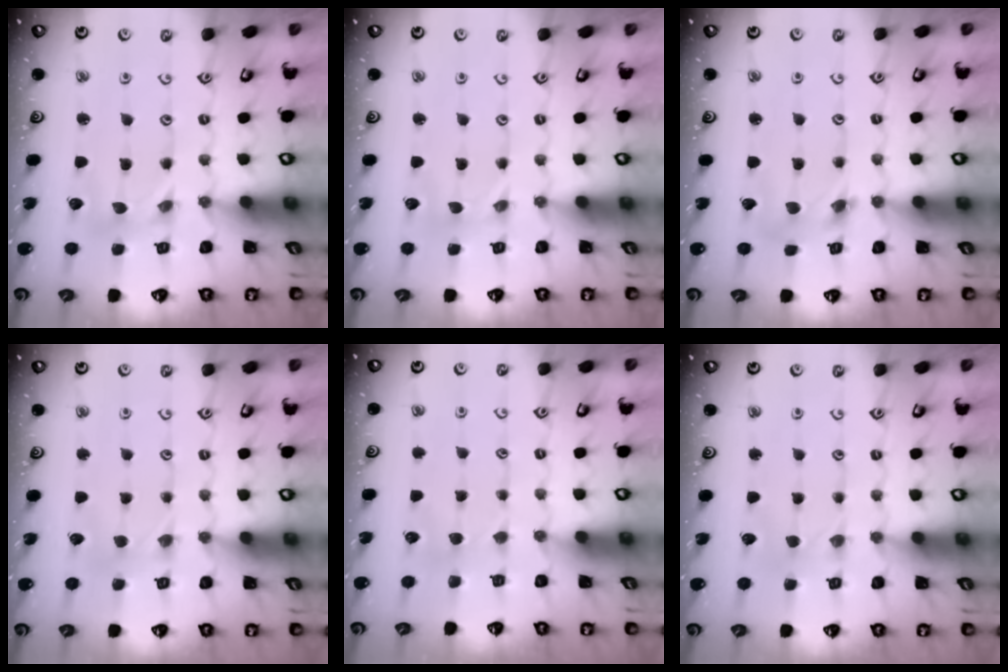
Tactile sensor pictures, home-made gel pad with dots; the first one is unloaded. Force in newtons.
{"total": 0.0}
{"total": 2.0, "press": 2.0, "slide": 0.1}
{"total": 2.0, "press": 2.0, "slide": 0.4}
{"total": 2.3, "press": 2.2, "slide": 0.3}
{"total": 1.8, "press": 1.8, "slide": 0.4}